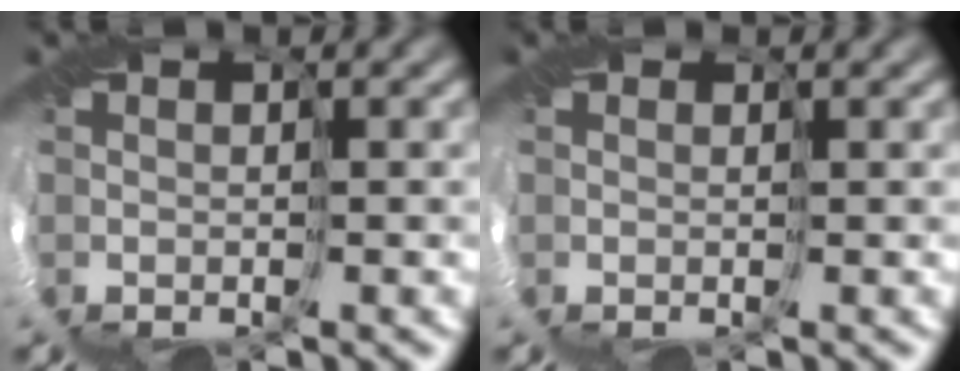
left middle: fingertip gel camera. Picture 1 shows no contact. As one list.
[{"total": 2.4, "force": [-0.7, -1.6, -1.6], "torque": [0.015, -0.010, 0.005]}]